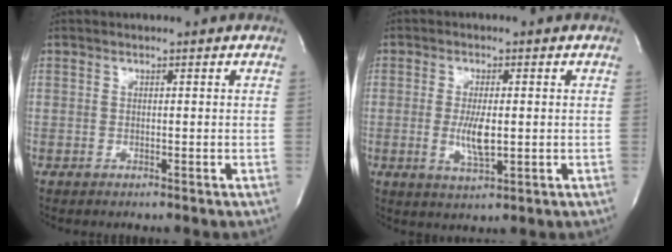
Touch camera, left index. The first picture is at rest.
{"total": 5.0, "force": [-0.5, 1.2, 4.8], "torque": [-0.098, -0.012, -0.006]}